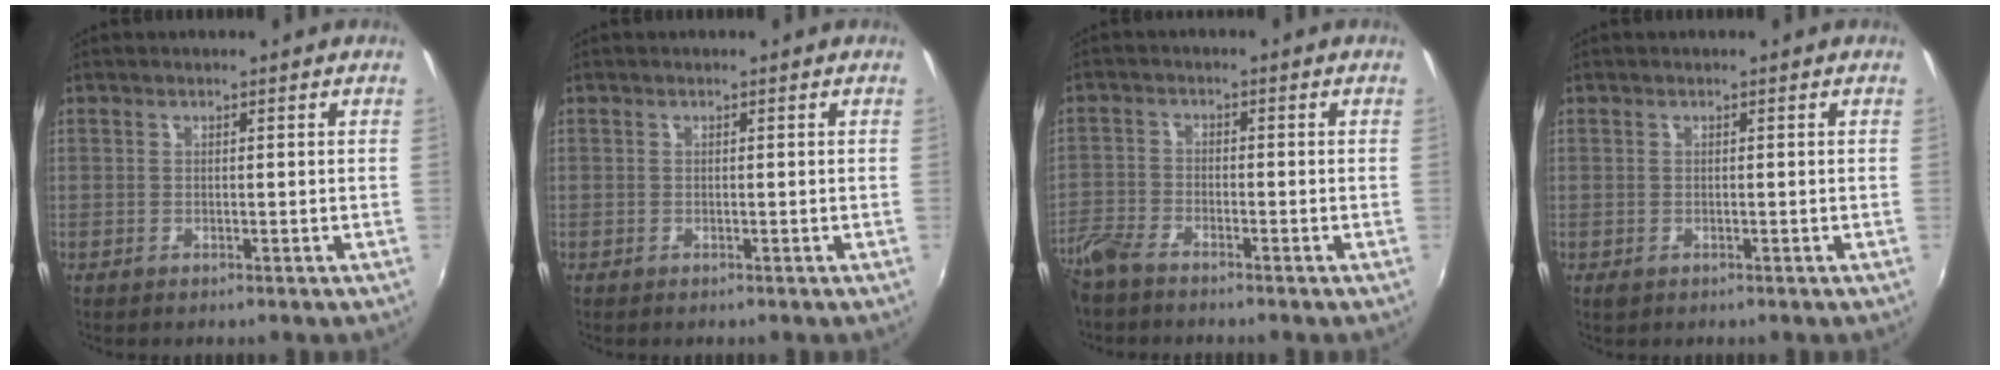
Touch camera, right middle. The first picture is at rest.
{"total": 0.0}
{"total": 5.8, "force": [-5.0, 1.6, 2.5], "torque": [-0.067, -0.014, -0.106]}
{"total": 0.5, "force": [-0.2, 0.4, 0.3], "torque": [-0.007, -0.003, -0.003]}